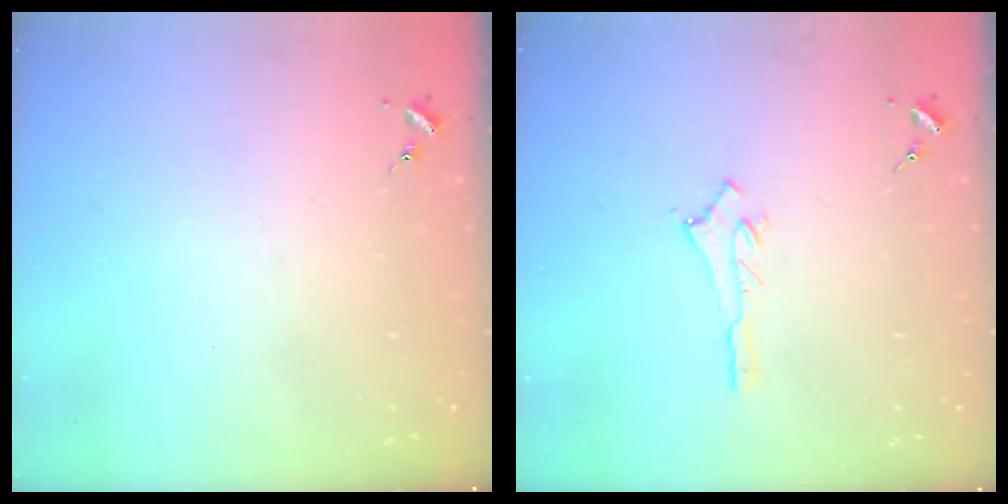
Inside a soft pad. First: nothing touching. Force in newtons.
{"total": 2.6, "press": 2.6, "slide": 0.2}